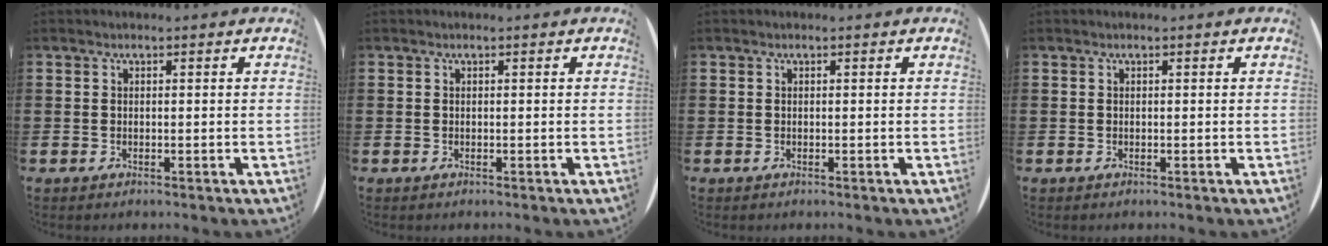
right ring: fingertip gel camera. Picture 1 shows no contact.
{"total": 0.0}
{"total": 0.0}
{"total": 0.0}